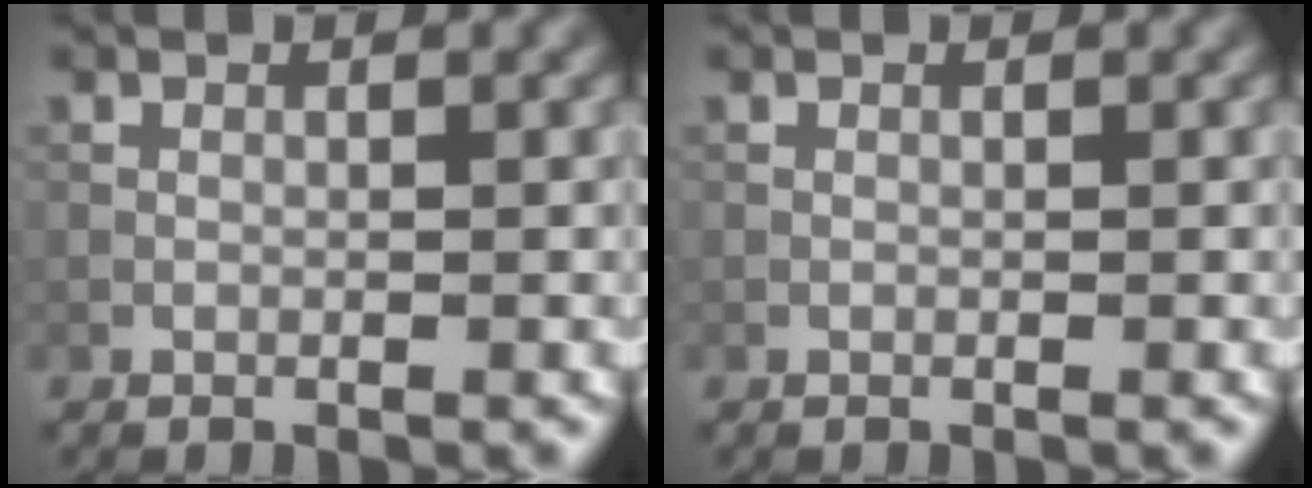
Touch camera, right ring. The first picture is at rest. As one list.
[{"total": 0.0}]